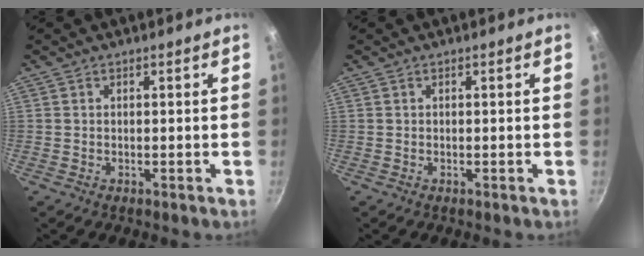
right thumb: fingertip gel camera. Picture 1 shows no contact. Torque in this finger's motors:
{"motor_torque": [-0.02, 0.00, -0.03, 0.00, 0.02]}